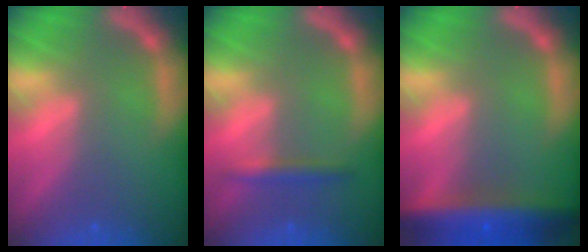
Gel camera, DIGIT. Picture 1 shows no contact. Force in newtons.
{"total": 1.9}
{"total": 8.0}